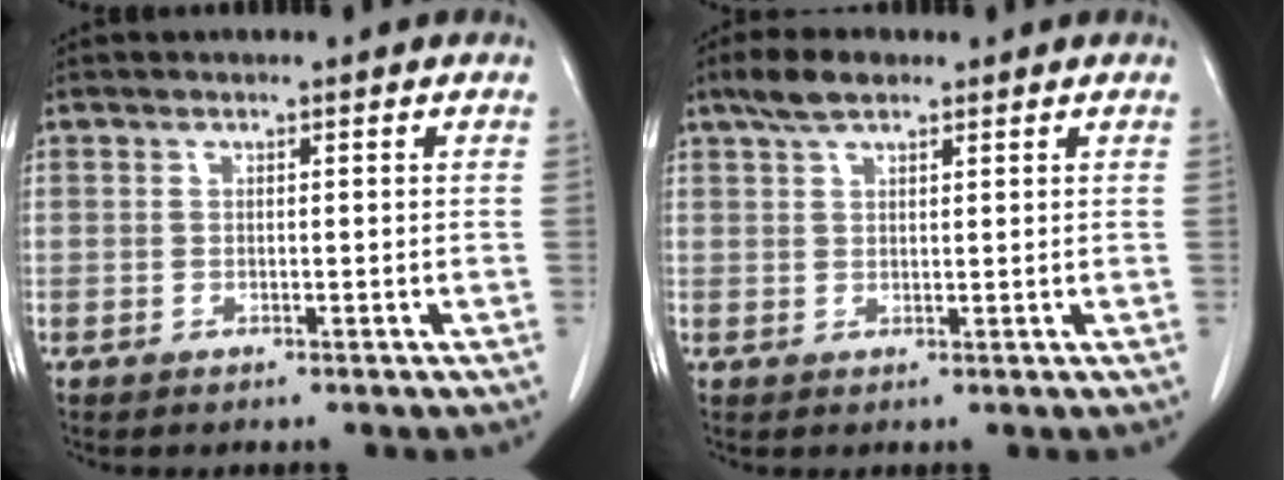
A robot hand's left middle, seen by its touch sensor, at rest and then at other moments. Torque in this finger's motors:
{"motor_torque": [0.43, -0.32, -0.01, 0.03]}